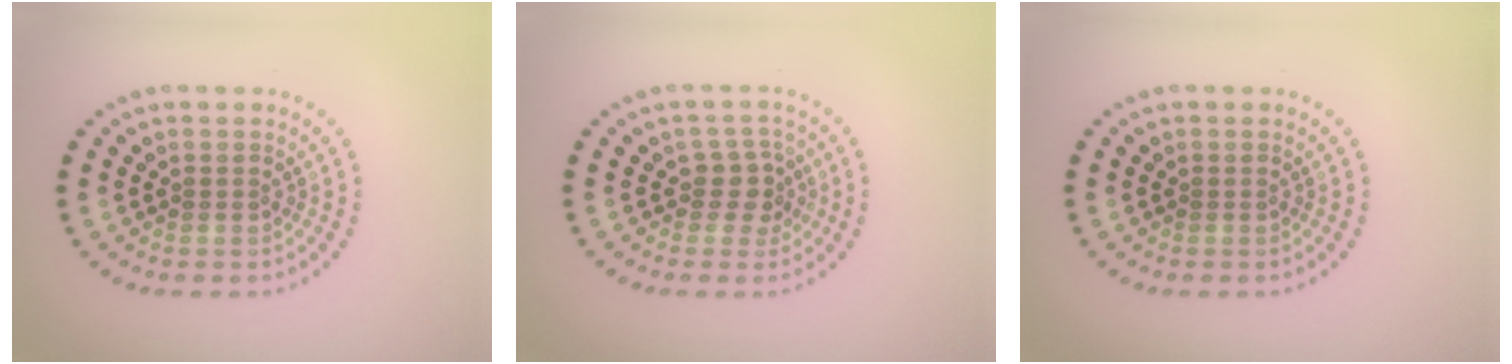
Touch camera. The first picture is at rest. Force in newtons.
{"total": 2.4, "press": 1.9, "slide": 1.5}
{"total": 0.0}